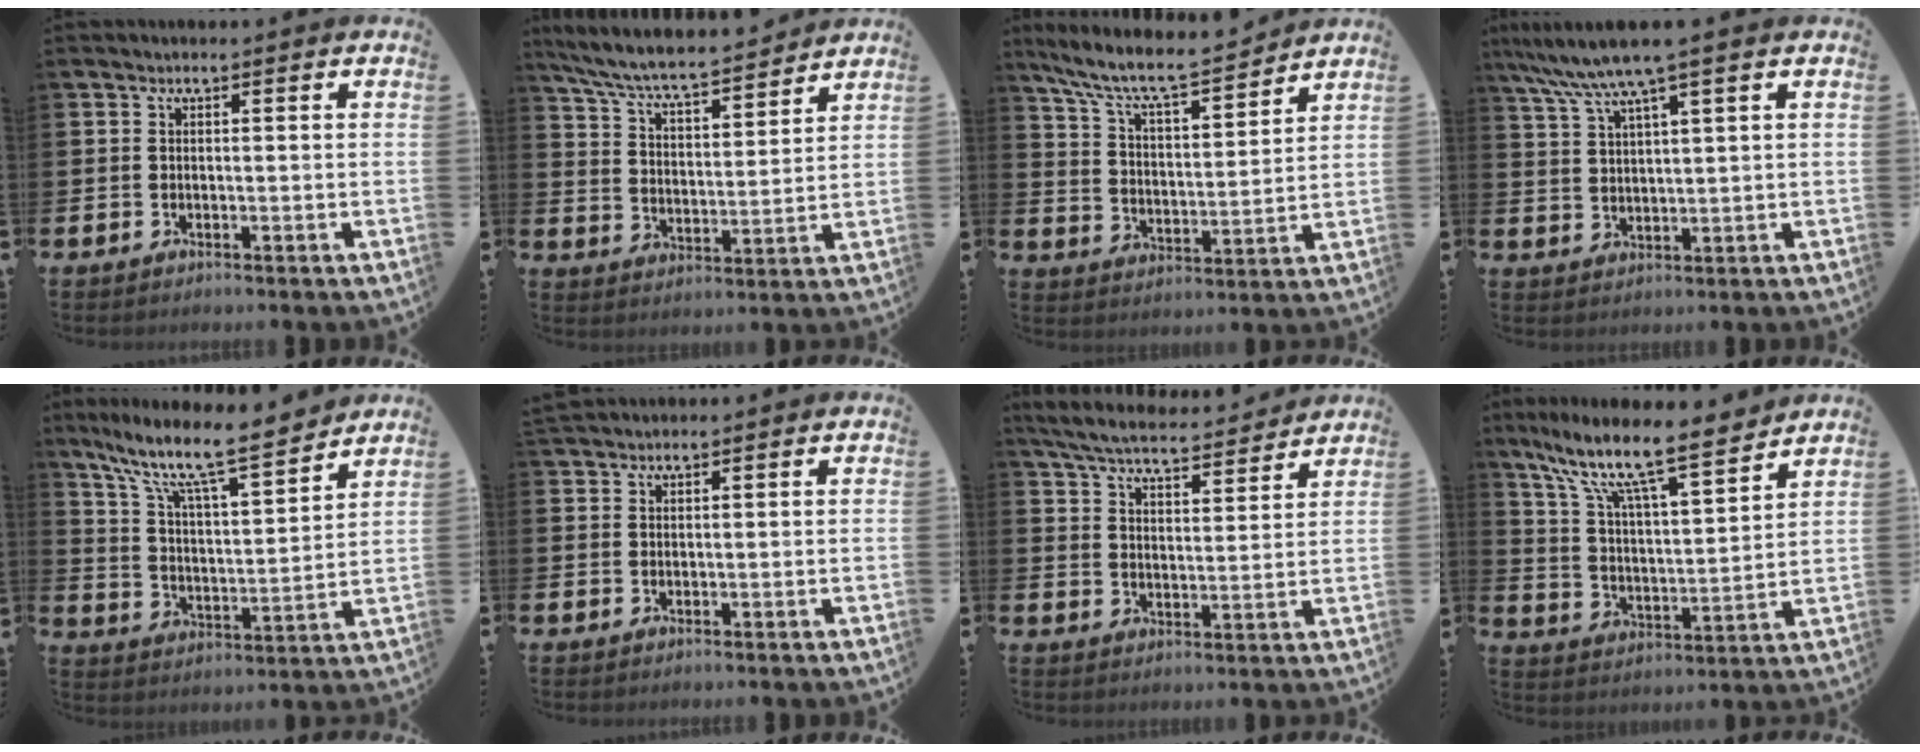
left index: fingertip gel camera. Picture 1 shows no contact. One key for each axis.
{"total": 6.9, "fx": 6.6, "fy": 0.6, "fz": 2.1, "tx": -0.069, "ty": -0.051, "tz": 0.112}
{"total": 8.6, "fx": 8.0, "fy": 1.1, "fz": 3.0, "tx": -0.095, "ty": -0.057, "tz": 0.138}
{"total": 7.0, "fx": 5.4, "fy": 0.2, "fz": 4.5, "tx": -0.098, "ty": -0.016, "tz": 0.093}
{"total": 10.8, "fx": 9.4, "fy": 1.5, "fz": 5.2, "tx": -0.128, "ty": -0.067, "tz": 0.155}
{"total": 1.9, "fx": 1.8, "fy": 0.6, "fz": 0.1, "tx": 0.010, "ty": -0.005, "tz": 0.031}
{"total": 6.1, "fx": 5.9, "fy": 0.7, "fz": 1.4, "tx": -0.052, "ty": -0.040, "tz": 0.100}
{"total": 11.1, "fx": 9.3, "fy": 1.9, "fz": 5.9, "tx": -0.142, "ty": -0.063, "tz": 0.152}